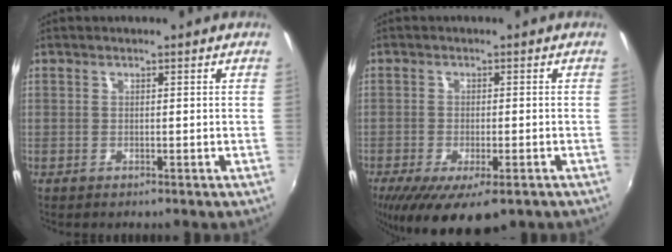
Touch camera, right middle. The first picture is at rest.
{"total": 12.1, "force": [-7.5, 4.1, 8.5], "torque": [-0.170, -0.045, -0.112]}